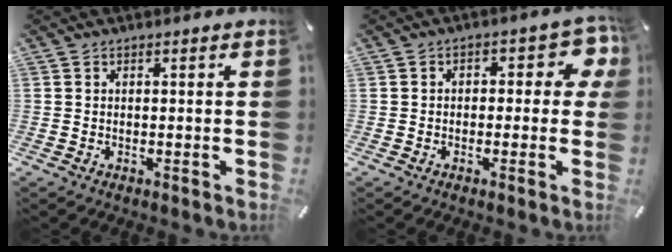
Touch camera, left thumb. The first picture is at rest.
{"total": 6.3, "force": [0.3, 3.7, 5.1], "torque": [-0.063, 0.007, -0.001]}